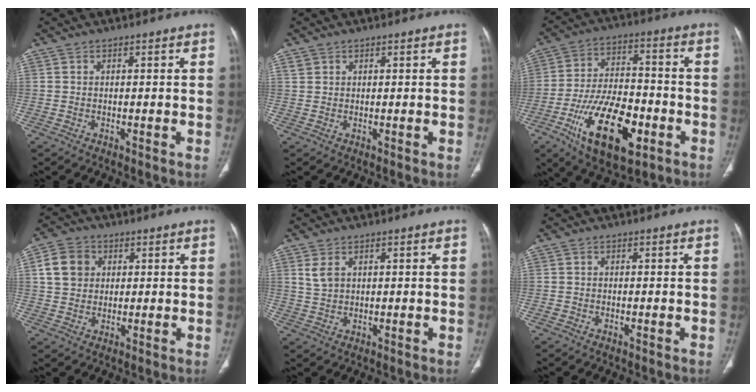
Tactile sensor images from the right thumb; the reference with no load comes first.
{"total": 1.1, "force": [0.6, 0.9, 0.2], "torque": [0.006, 0.001, 0.009]}
{"total": 19.9, "force": [-8.0, 9.6, 15.5], "torque": [-0.250, 0.026, -0.128]}
{"total": 7.4, "force": [2.0, 6.2, 3.6], "torque": [-0.044, 0.002, 0.034]}
{"total": 3.0, "force": [1.4, 1.9, 1.9], "torque": [-0.036, -0.003, 0.036]}
{"total": 0.9, "force": [-0.5, 0.6, 0.4], "torque": [-0.008, 0.002, -0.010]}